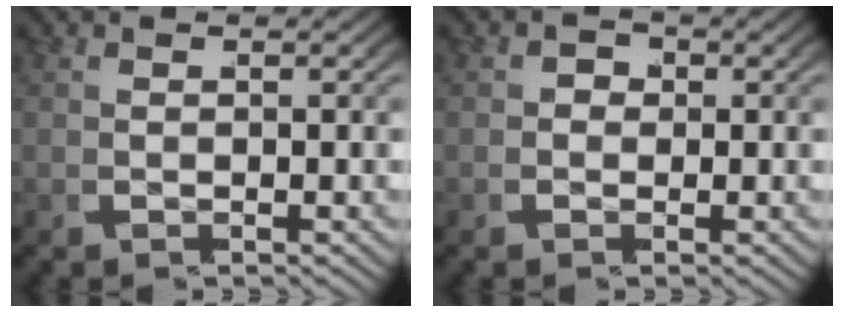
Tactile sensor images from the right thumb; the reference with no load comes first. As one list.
[{"total": 1.3, "force": [-0.8, 0.9, -0.5], "torque": [-0.008, -0.014, -0.014]}]